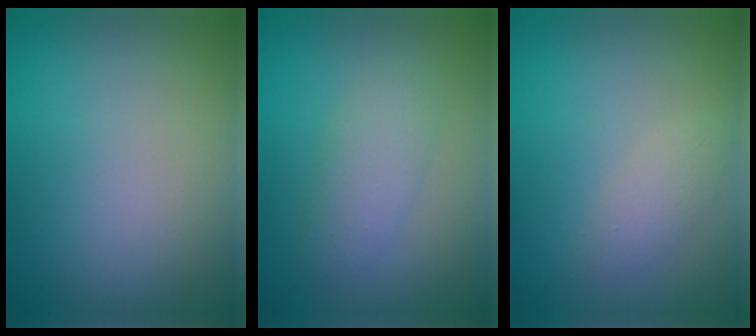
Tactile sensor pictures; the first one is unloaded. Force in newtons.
{"total": 2.8, "press": 2.8, "slide": 0.1}
{"total": 1.5, "press": 1.5, "slide": 0.0}